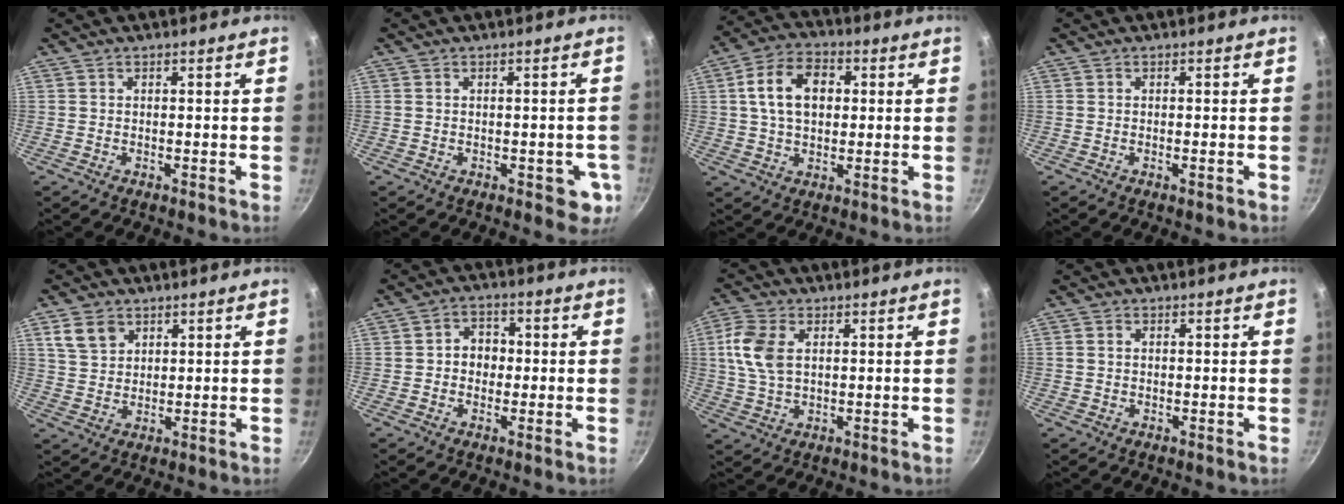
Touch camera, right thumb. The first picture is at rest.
{"total": 5.5, "force": [-1.2, 3.1, 4.4], "torque": [-0.022, 0.006, -0.010]}
{"total": 11.6, "force": [2.0, 8.0, 8.2], "torque": [-0.121, 0.015, 0.025]}
{"total": 0.9, "force": [-0.3, 0.2, 0.8], "torque": [-0.013, 0.001, -0.005]}
{"total": 6.0, "force": [3.1, 4.3, 2.9], "torque": [-0.036, -0.005, 0.065]}
{"total": 5.1, "force": [-0.2, 4.3, 2.6], "torque": [-0.008, 0.011, -0.010]}
{"total": 9.0, "force": [1.9, 5.7, 6.7], "torque": [-0.135, 0.005, 0.033]}
{"total": 1.3, "force": [0.2, 1.0, 0.8], "torque": [-0.014, 0.005, 0.004]}